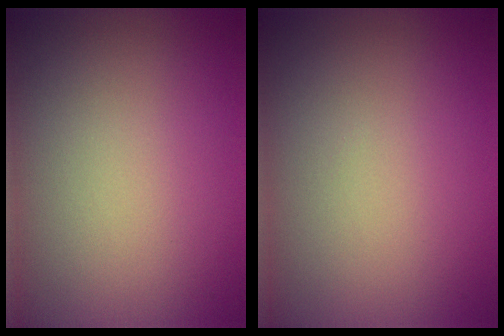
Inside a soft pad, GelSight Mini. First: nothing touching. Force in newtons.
{"total": 0.0}